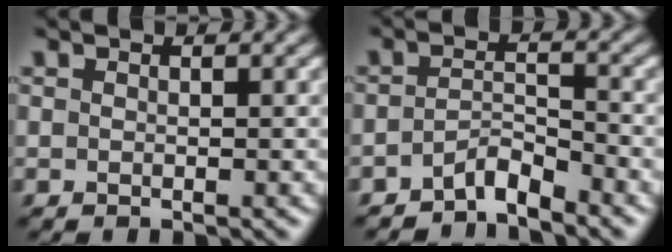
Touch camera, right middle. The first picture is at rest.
{"total": 2.4, "force": [-2.1, 0.5, 1.1], "torque": [-0.021, 0.010, -0.044]}